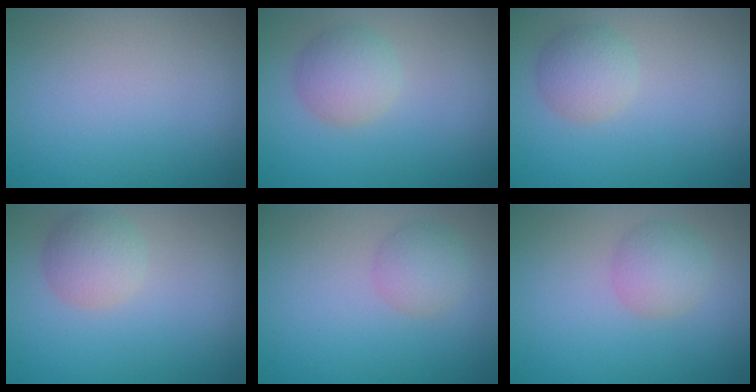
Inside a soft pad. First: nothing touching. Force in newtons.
{"total": 2.7, "press": 2.7, "slide": 0.2}
{"total": 1.9, "press": 1.9, "slide": 0.1}
{"total": 2.7, "press": 2.7, "slide": 0.1}
{"total": 2.3, "press": 2.3, "slide": 0.1}
{"total": 2.7, "press": 2.7, "slide": 0.1}